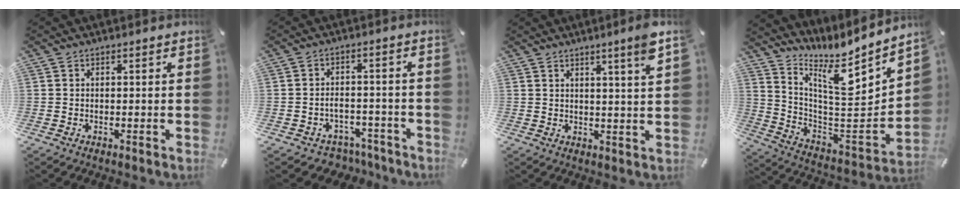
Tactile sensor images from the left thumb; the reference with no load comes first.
{"total": 4.6, "force": [-2.6, 3.4, 1.7], "torque": [-0.028, 0.017, -0.047]}
{"total": 5.6, "force": [3.5, -0.5, 4.3], "torque": [-0.072, -0.017, 0.054]}
{"total": 10.0, "force": [8.8, 1.5, 4.4], "torque": [-0.069, -0.134, 0.137]}